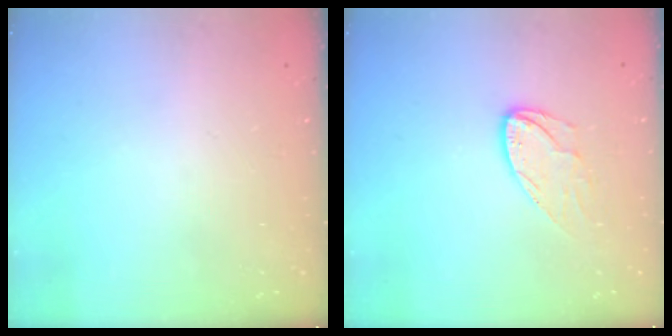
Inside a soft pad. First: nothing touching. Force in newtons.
{"total": 7.9, "press": 7.9, "slide": 0.3}